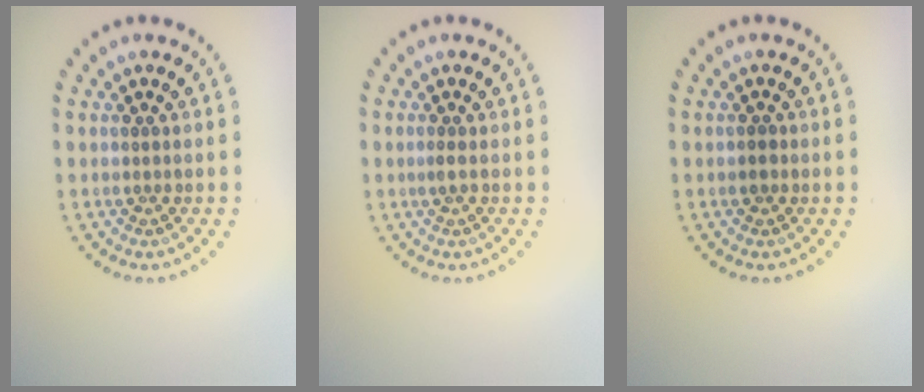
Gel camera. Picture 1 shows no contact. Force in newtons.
{"total": 0.7, "press": 0.4, "slide": 0.5}
{"total": 0.9, "press": 0.8, "slide": 0.3}